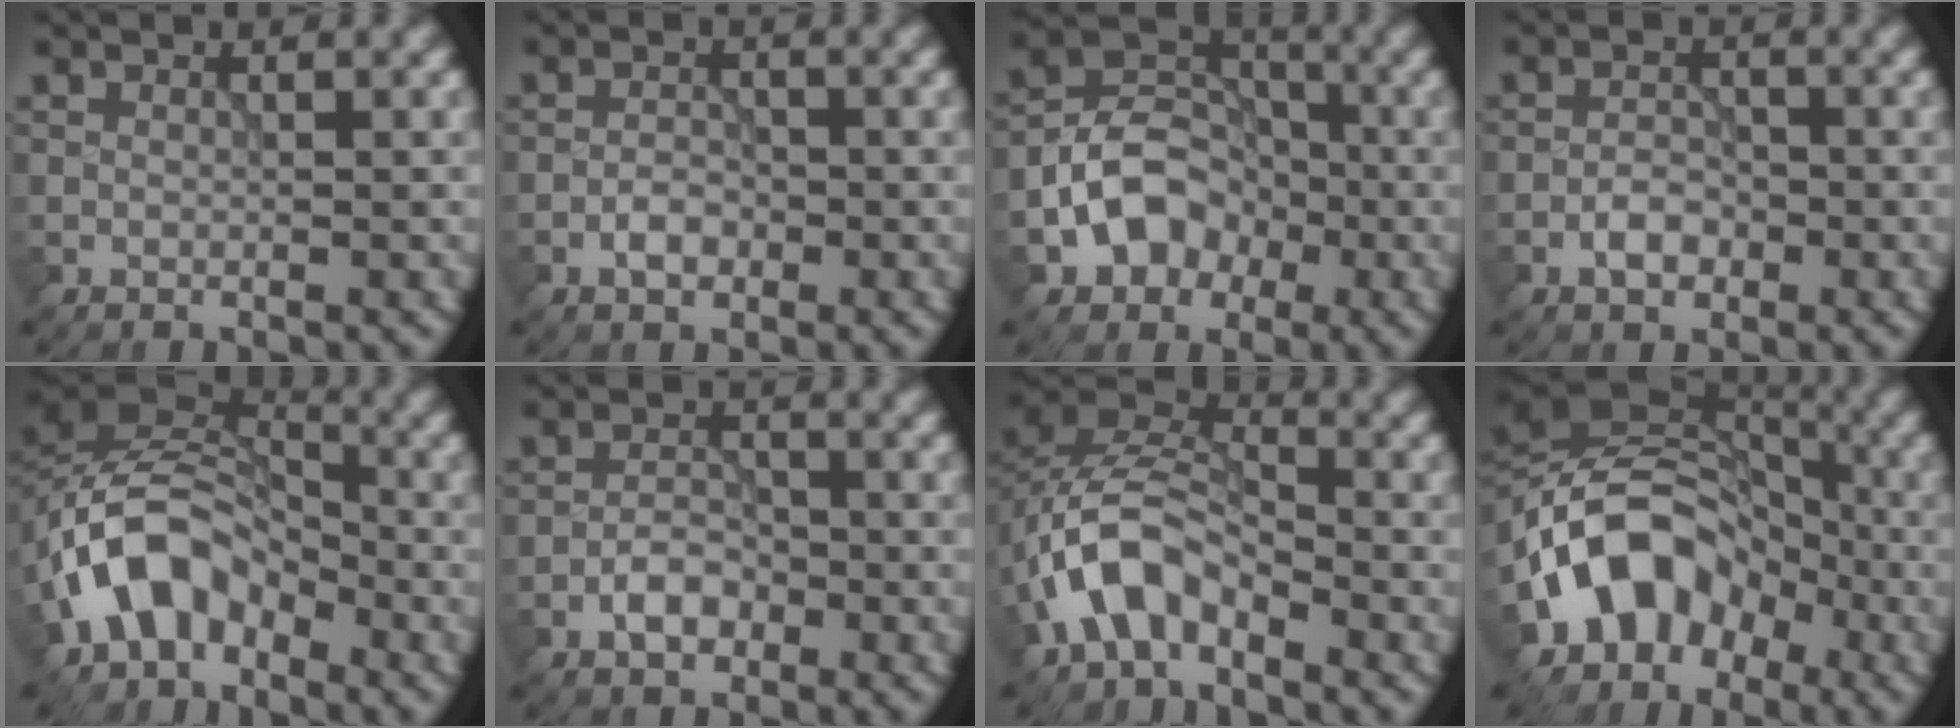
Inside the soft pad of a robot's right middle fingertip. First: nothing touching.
{"total": 2.0, "force": [-1.0, 1.1, 1.3], "torque": [-0.020, 0.004, -0.021]}
{"total": 6.1, "force": [-2.5, 4.8, 2.9], "torque": [-0.034, 0.008, -0.048]}
{"total": 2.3, "force": [-1.2, 1.4, 1.5], "torque": [-0.023, 0.006, -0.024]}
{"total": 7.8, "force": [-3.8, 5.0, 4.6], "torque": [-0.077, 0.011, -0.085]}
{"total": 2.8, "force": [-1.5, 1.6, 1.8], "torque": [-0.027, 0.008, -0.029]}
{"total": 6.4, "force": [-2.9, 3.8, 4.2], "torque": [-0.076, 0.012, -0.065]}
{"total": 10.3, "force": [-4.4, 7.8, 5.1], "torque": [-0.069, 0.016, -0.099]}